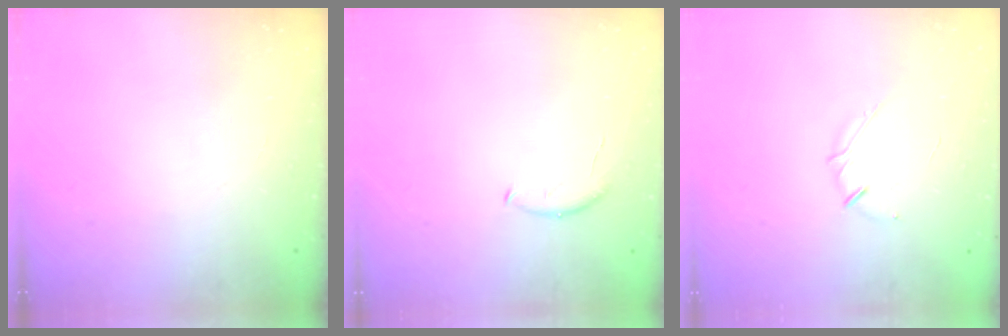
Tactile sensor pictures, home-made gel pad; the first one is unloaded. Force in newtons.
{"total": 5.3, "press": 5.2, "slide": 0.6}
{"total": 3.3, "press": 3.2, "slide": 0.6}